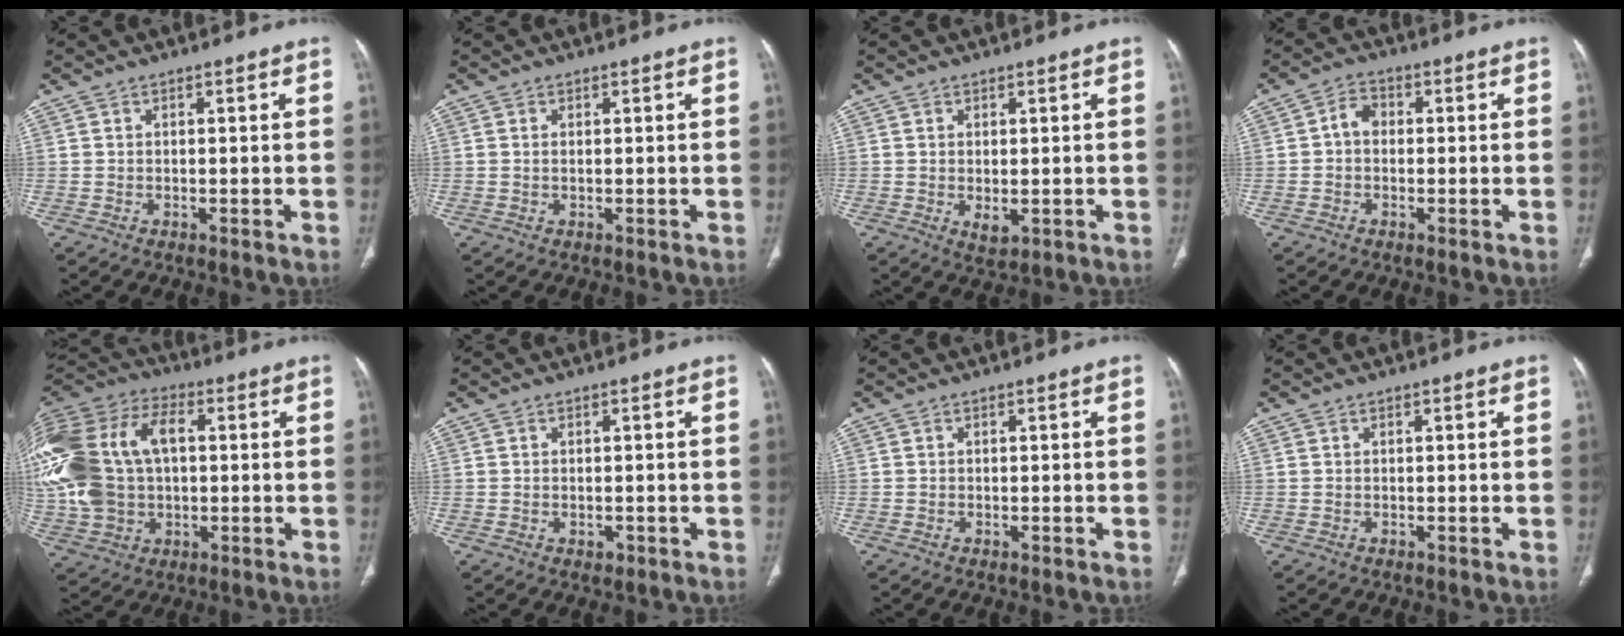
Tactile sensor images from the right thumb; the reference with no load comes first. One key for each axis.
{"total": 0.5, "fx": 0.1, "fy": 0.2, "fz": 0.5, "tx": -0.018, "ty": 0.002, "tz": 0.005}
{"total": 2.5, "fx": -0.4, "fy": 1.4, "fz": 2.1, "tx": -0.031, "ty": -0.007, "tz": 0.004}
{"total": 3.4, "fx": -0.2, "fy": 2.6, "fz": 2.2, "tx": -0.029, "ty": 0.013, "tz": -0.012}
{"total": 26.3, "fx": 3.0, "fy": 17.3, "fz": 19.5, "tx": -0.455, "ty": 0.034, "tz": 0.064}
{"total": 1.2, "fx": -0.4, "fy": 0.9, "fz": 0.7, "tx": -0.007, "ty": 0.000, "tz": -0.001}
{"total": 0.0}
{"total": 0.0}